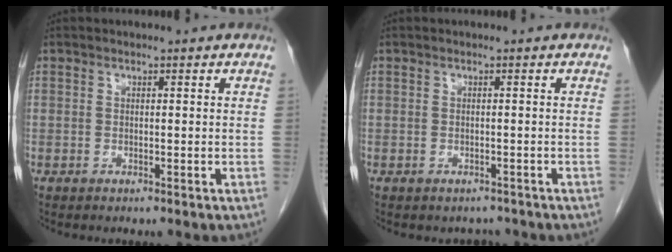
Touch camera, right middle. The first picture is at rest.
{"total": 2.1, "force": [-1.7, 1.1, 0.0], "torque": [-0.001, 0.003, -0.024]}